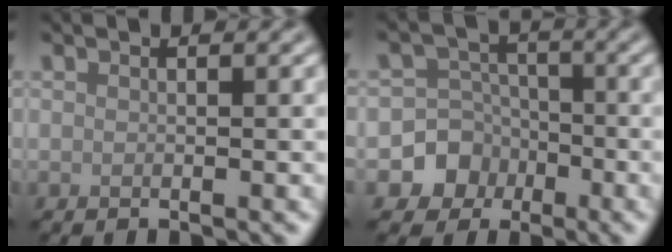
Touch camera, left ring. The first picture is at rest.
{"total": 5.6, "force": [-2.2, 5.1, 0.5], "torque": [0.027, 0.004, -0.065]}